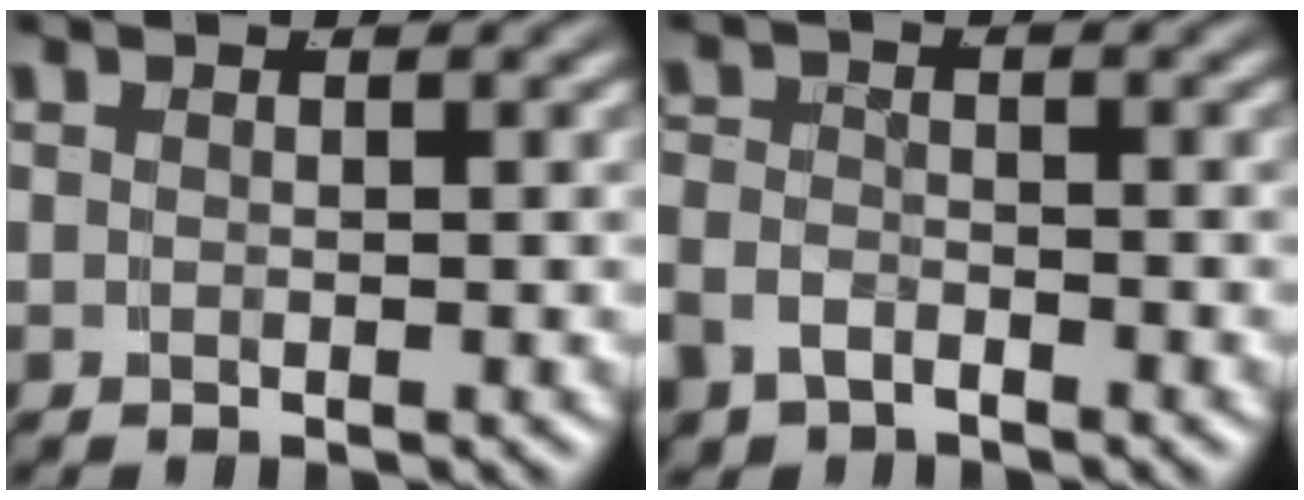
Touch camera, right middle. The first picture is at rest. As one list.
[{"total": 3.9, "force": [-2.5, 2.9, 1.0], "torque": [-0.046, -0.028, -0.035]}]